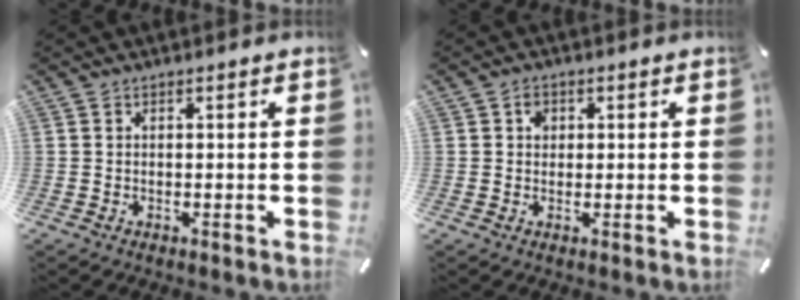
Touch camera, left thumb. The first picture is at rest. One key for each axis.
{"total": 2.3, "fx": 0.3, "fy": 2.0, "fz": 1.0, "tx": -0.006, "ty": 0.001, "tz": -0.001}